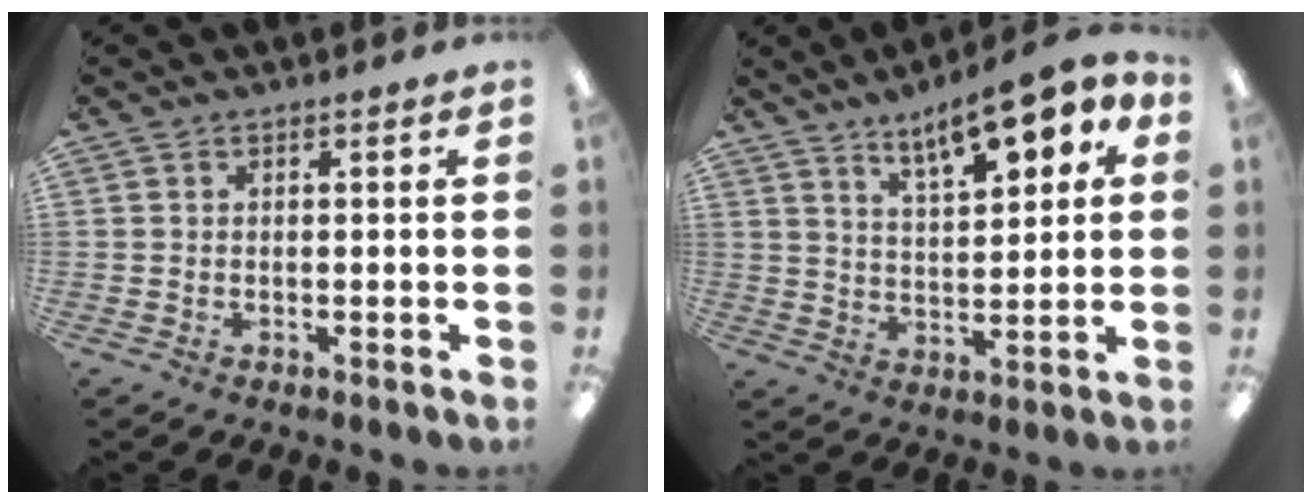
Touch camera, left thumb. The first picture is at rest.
{"total": 11.7, "force": [8.1, 4.3, 7.3], "torque": [-0.102, -0.039, 0.138]}